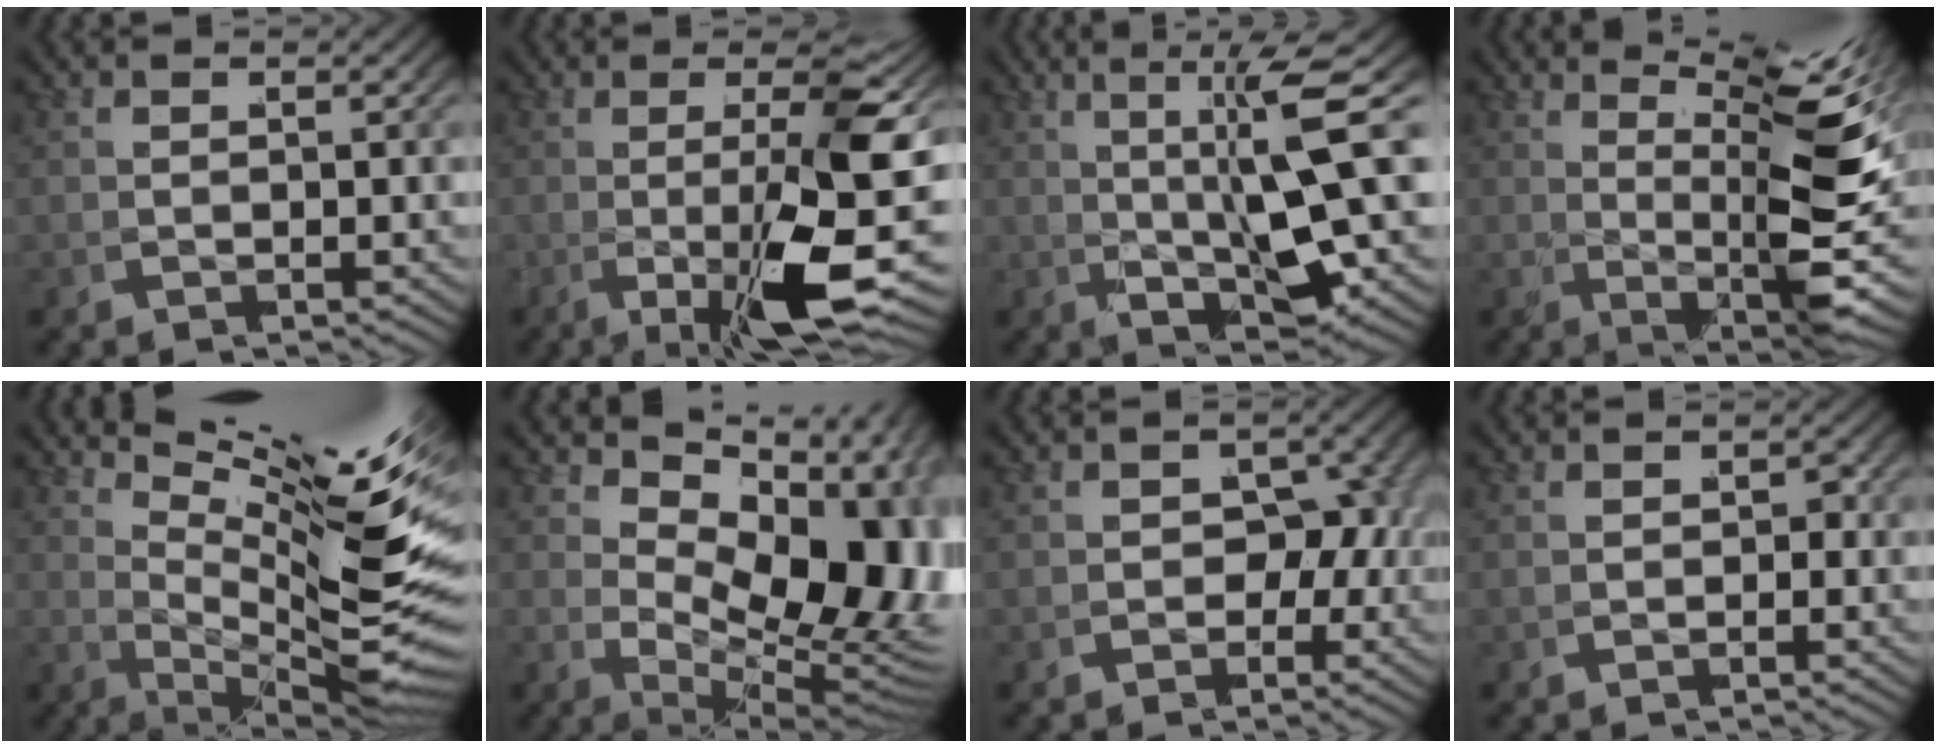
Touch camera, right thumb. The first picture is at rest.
{"total": 11.6, "force": [-1.5, 2.7, 11.2], "torque": [-0.174, -0.003, -0.022]}
{"total": 7.7, "force": [1.4, 2.2, 7.3], "torque": [-0.108, 0.006, 0.019]}
{"total": 10.3, "force": [1.8, 2.3, 9.9], "torque": [-0.138, 0.003, 0.025]}
{"total": 10.2, "force": [3.4, 2.9, 9.2], "torque": [-0.129, -0.002, 0.050]}
{"total": 15.0, "force": [2.2, 8.9, 11.8], "torque": [-0.175, -0.023, 0.041]}
{"total": 3.5, "force": [-1.0, 3.1, 1.3], "torque": [-0.032, -0.016, -0.015]}
{"total": 0.8, "force": [-0.5, 0.6, -0.1], "torque": [0.000, 0.000, -0.013]}